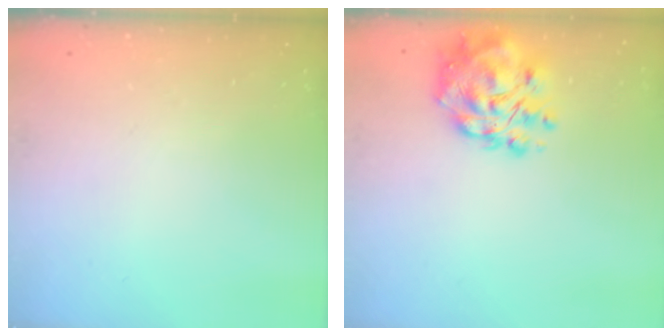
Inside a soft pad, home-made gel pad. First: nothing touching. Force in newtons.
{"total": 11.8, "press": 11.5, "slide": 2.7}